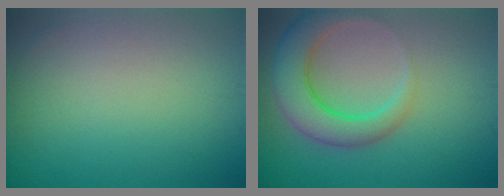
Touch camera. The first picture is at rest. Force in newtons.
{"total": 5.7, "press": 5.7, "slide": 0.3}